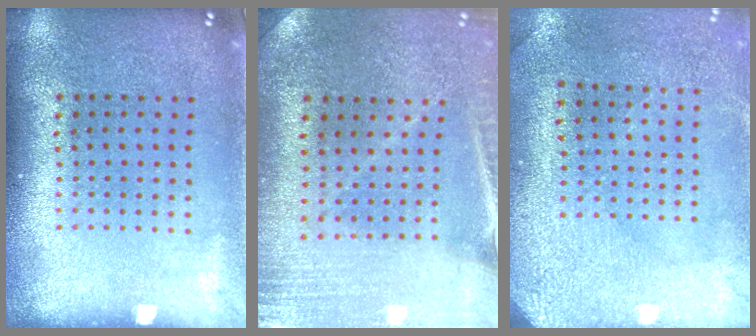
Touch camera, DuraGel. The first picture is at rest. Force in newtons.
{"total": 0.5, "press": 0.5, "slide": 0.0}
{"total": 3.0, "press": 2.6, "slide": 1.4}